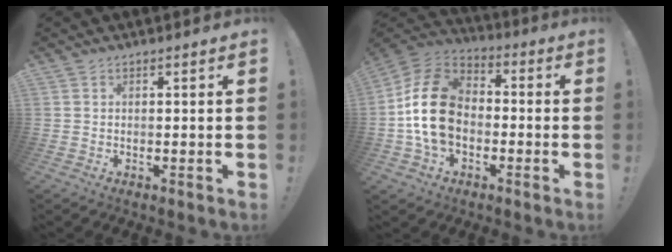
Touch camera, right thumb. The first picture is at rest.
{"total": 18.7, "force": [-1.0, 13.8, 12.6], "torque": [-0.224, 0.029, -0.008]}